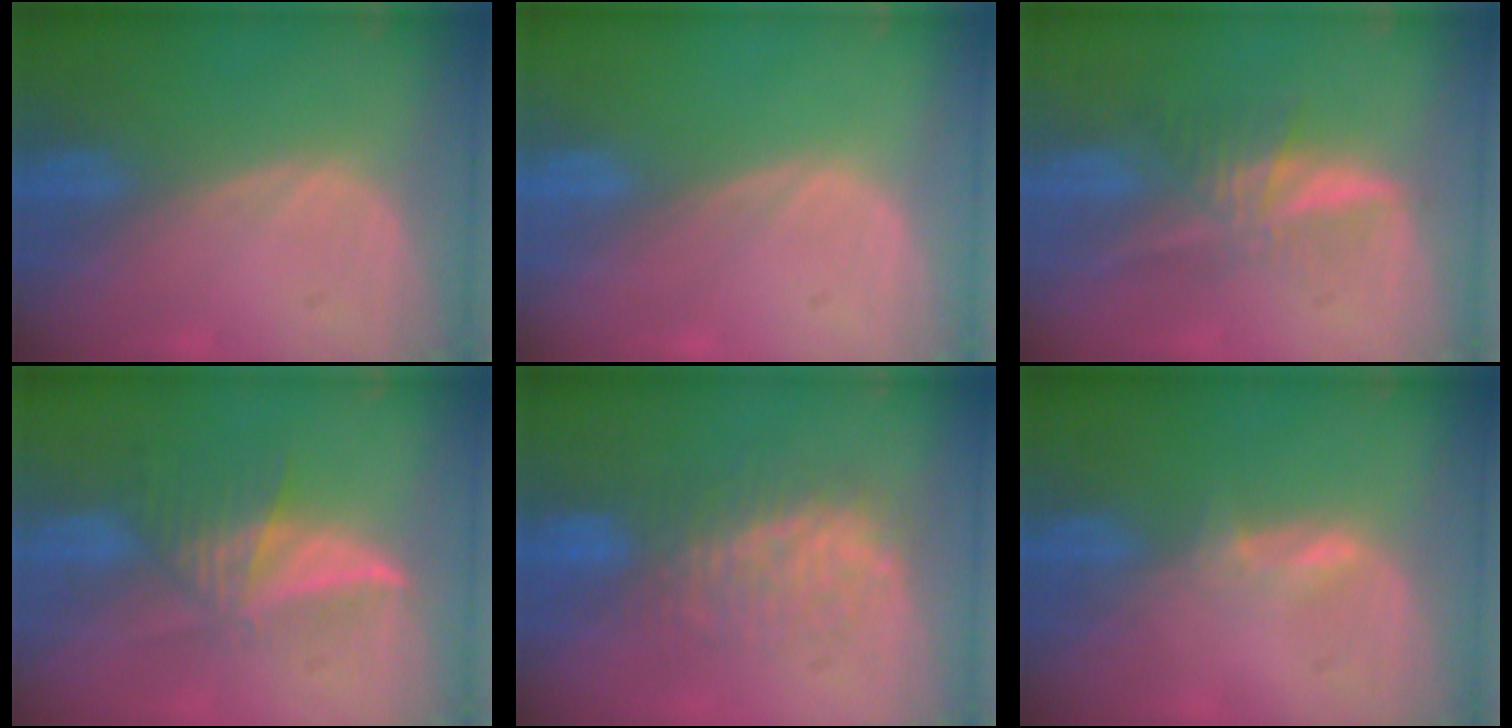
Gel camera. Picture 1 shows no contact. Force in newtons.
{"total": 0.0}
{"total": 6.1, "press": 5.4, "slide": 2.7}
{"total": 6.0, "press": 5.7, "slide": 1.9}
{"total": 7.6, "press": 7.5, "slide": 1.0}
{"total": 1.7, "press": 1.7, "slide": 0.6}